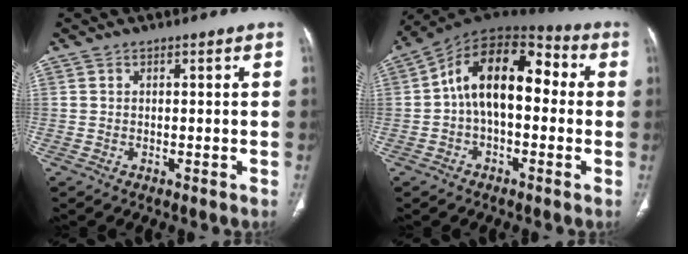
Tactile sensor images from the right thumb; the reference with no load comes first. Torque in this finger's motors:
{"motor_torque": [0.30, 1.92, 0.31, 0.00, 0.35]}